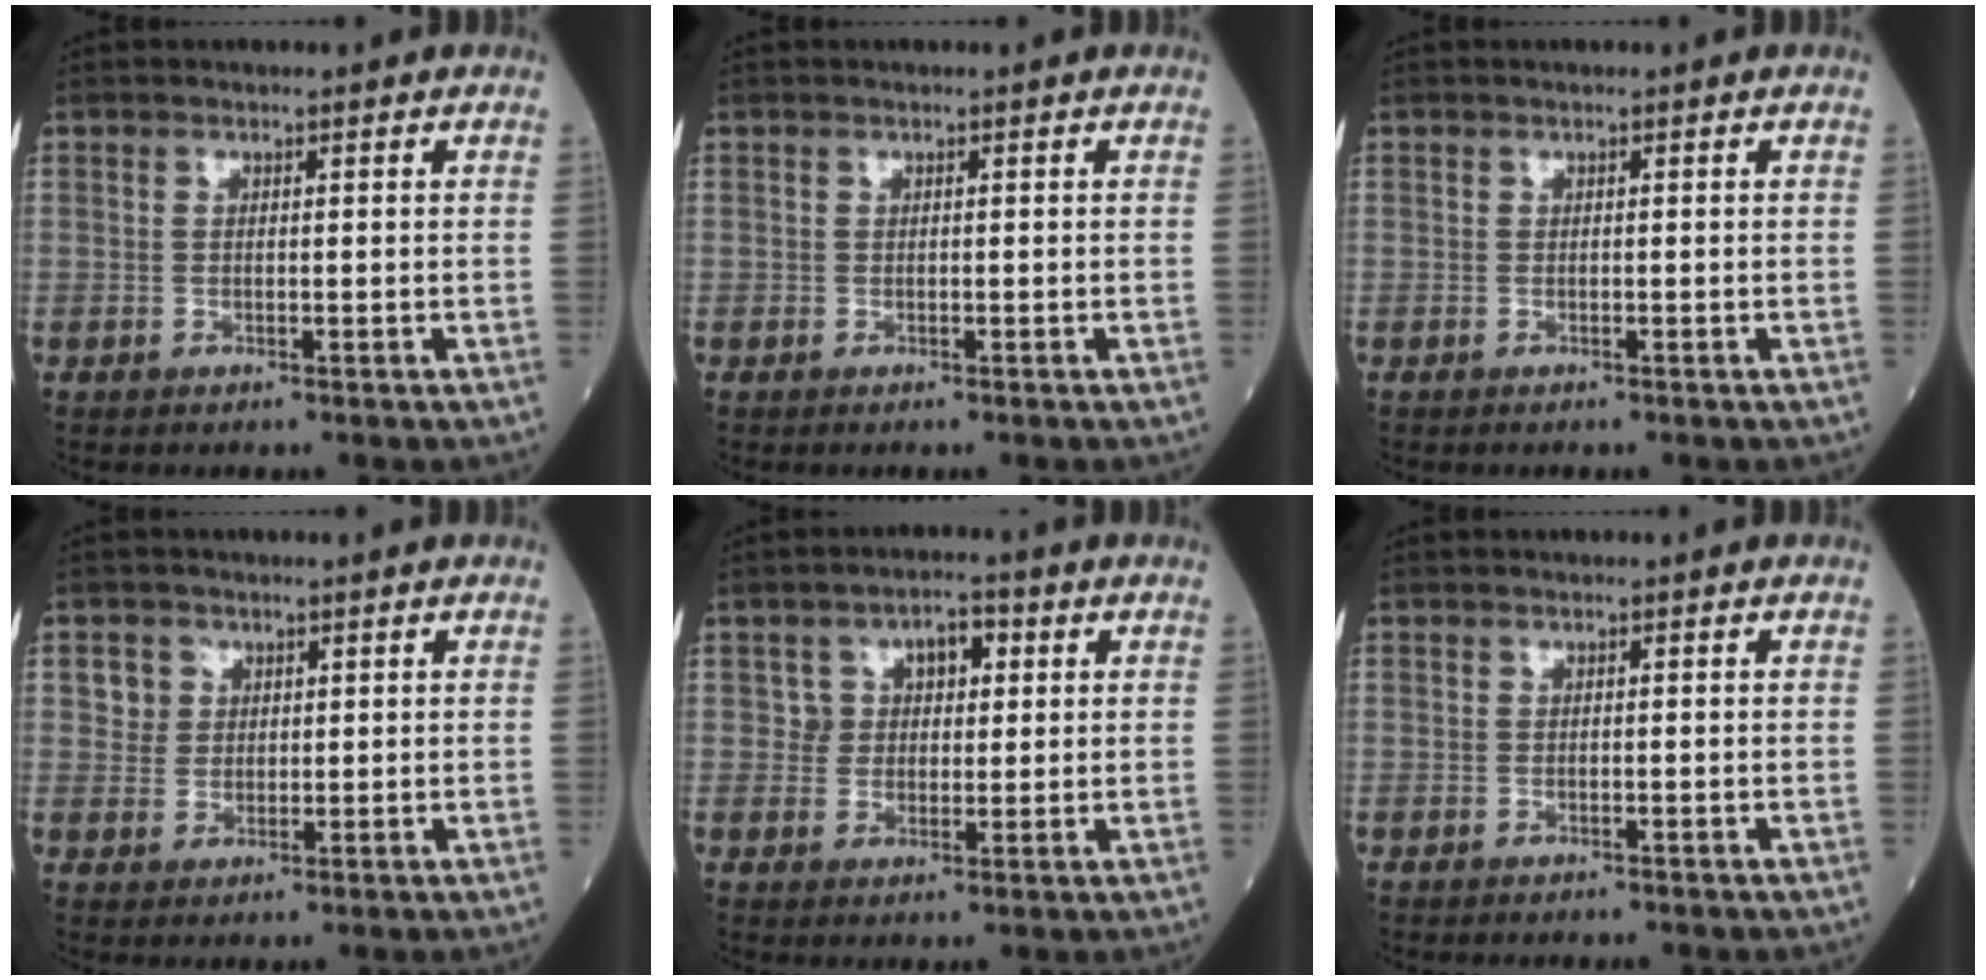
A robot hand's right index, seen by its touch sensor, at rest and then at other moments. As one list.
[{"total": 0.0}, {"total": 0.0}, {"total": 2.9, "force": [1.1, 2.7, 0.2], "torque": [0.001, 0.005, 0.017]}, {"total": 5.2, "force": [1.8, 3.7, 3.2], "torque": [-0.039, 0.014, 0.028]}, {"total": 0.6, "force": [-0.5, 0.1, 0.1], "torque": [-0.008, -0.001, -0.010]}]